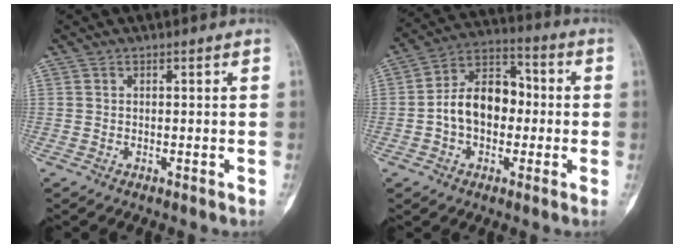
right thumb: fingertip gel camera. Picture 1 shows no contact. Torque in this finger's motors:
{"motor_torque": [-0.35, 0.80, 0.53, -0.21, 0.09]}